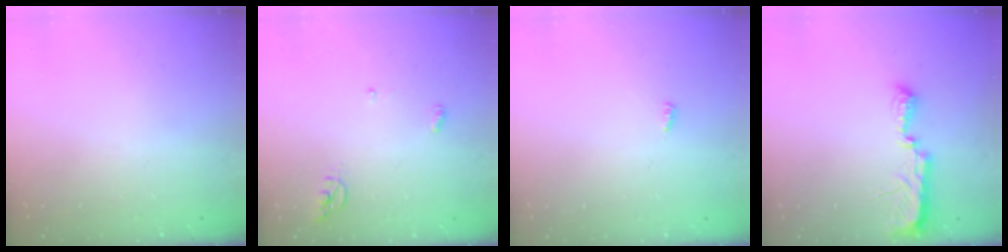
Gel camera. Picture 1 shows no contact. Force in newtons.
{"total": 4.9, "press": 4.9, "slide": 0.2}
{"total": 3.0, "press": 3.0, "slide": 0.0}
{"total": 9.8, "press": 8.9, "slide": 4.2}